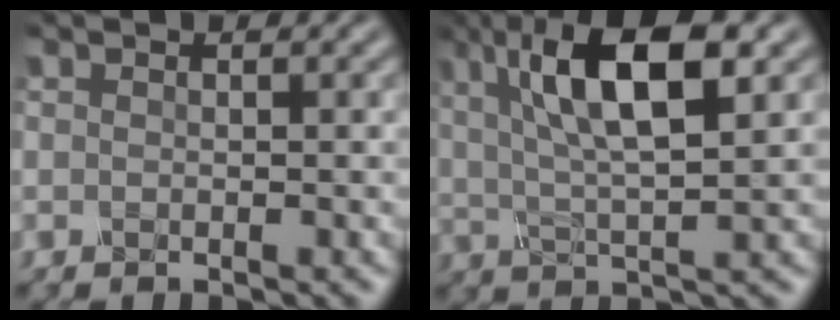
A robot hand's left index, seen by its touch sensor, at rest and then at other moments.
{"total": 9.7, "force": [3.4, 3.0, 8.6], "torque": [-0.154, 0.011, 0.055]}